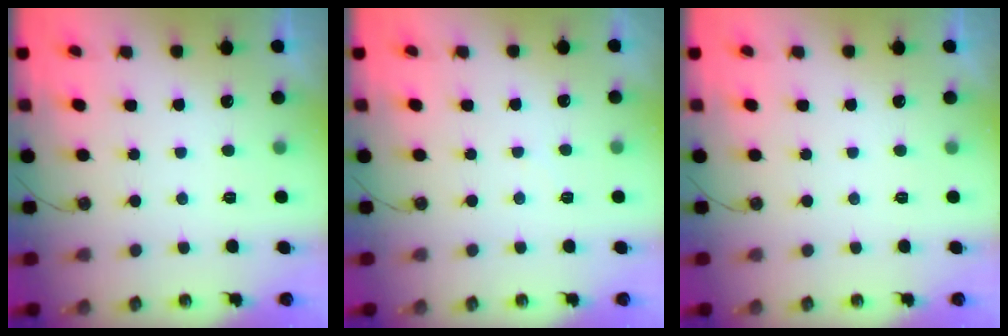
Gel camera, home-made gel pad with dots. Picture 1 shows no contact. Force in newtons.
{"total": 3.7, "press": 3.7, "slide": 0.6}
{"total": 0.0}